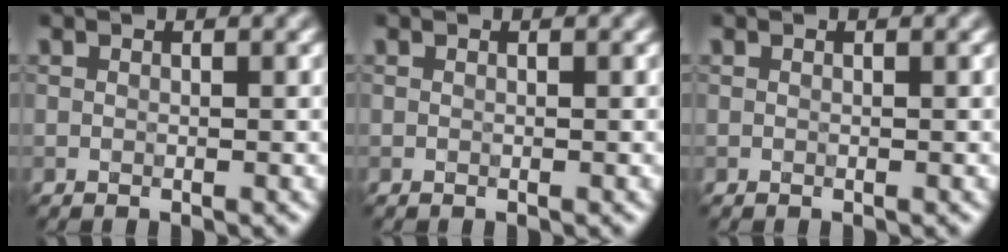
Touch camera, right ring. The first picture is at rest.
{"total": 0.0}
{"total": 0.0}